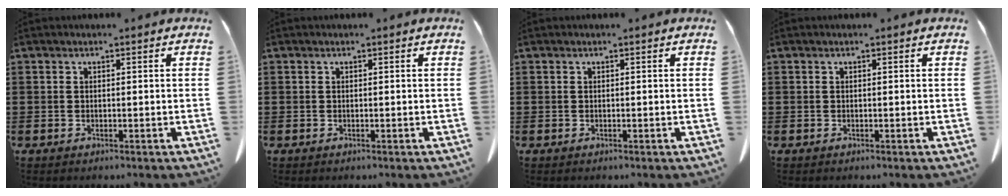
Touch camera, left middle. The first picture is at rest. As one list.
[{"total": 0.0}, {"total": 0.0}, {"total": 0.0}]